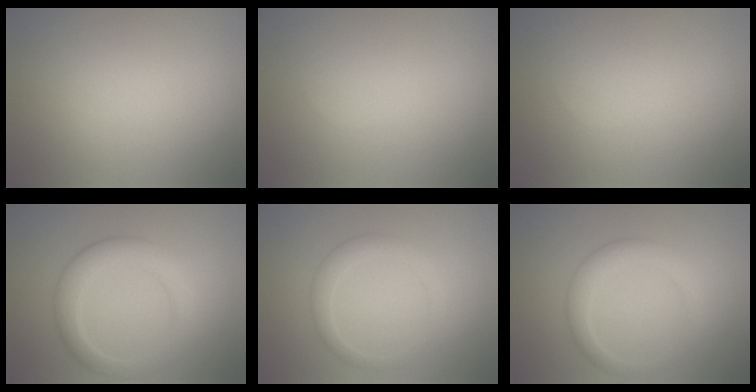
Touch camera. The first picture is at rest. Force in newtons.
{"total": 0.0}
{"total": 0.0}
{"total": 4.0, "press": 3.9, "slide": 0.4}
{"total": 2.3, "press": 2.3, "slide": 0.1}
{"total": 2.9, "press": 2.9, "slide": 0.2}